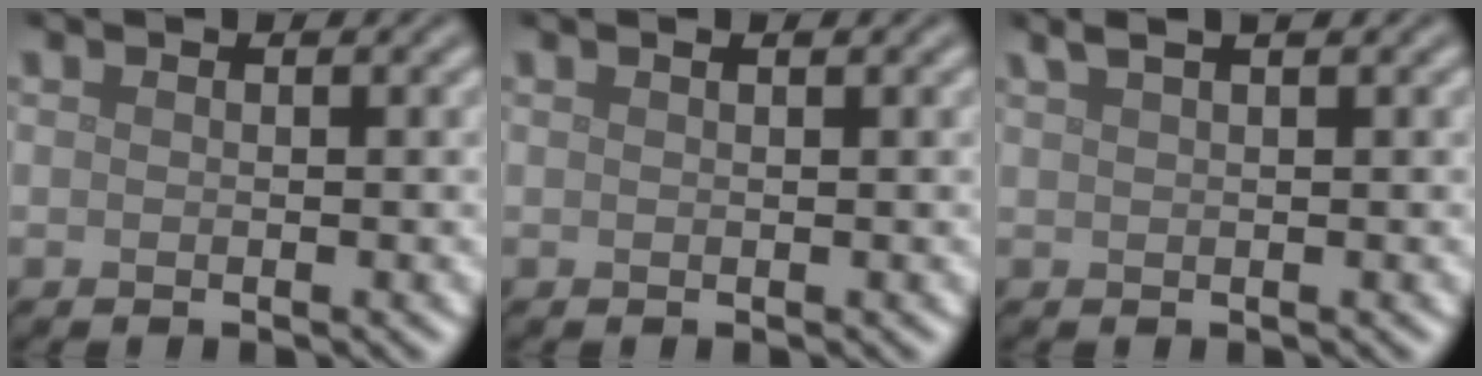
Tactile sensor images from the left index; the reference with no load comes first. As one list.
[{"total": 0.5, "force": [0.4, 0.1, 0.4], "torque": [-0.007, 0.001, 0.005]}, {"total": 2.8, "force": [1.9, 0.9, 1.9], "torque": [-0.017, 0.013, 0.013]}]